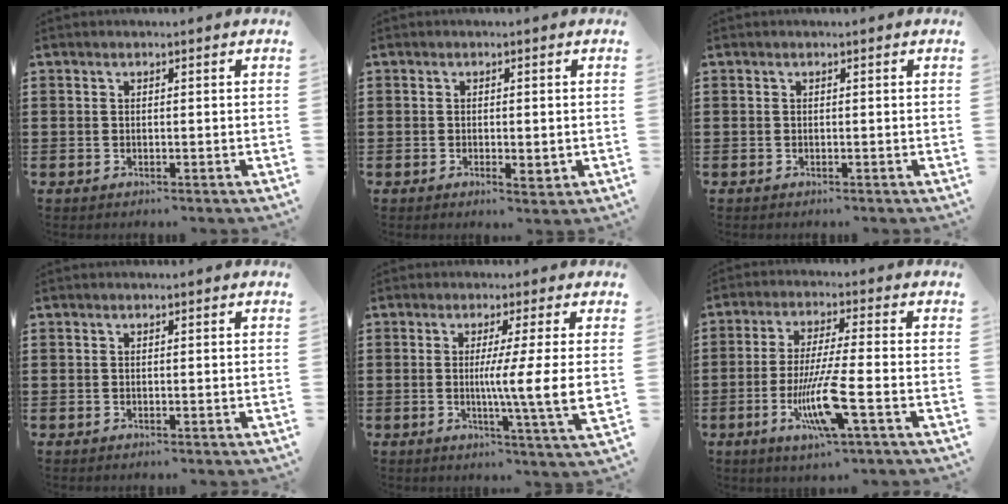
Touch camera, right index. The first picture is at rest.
{"total": 1.7, "force": [-0.4, 0.6, 1.5], "torque": [-0.028, -0.002, -0.006]}
{"total": 0.0}
{"total": 0.0}
{"total": 8.0, "force": [0.3, -1.1, 8.0], "torque": [-0.129, -0.023, -0.002]}
{"total": 10.0, "force": [-3.6, 1.0, 9.3], "torque": [-0.193, -0.018, -0.072]}